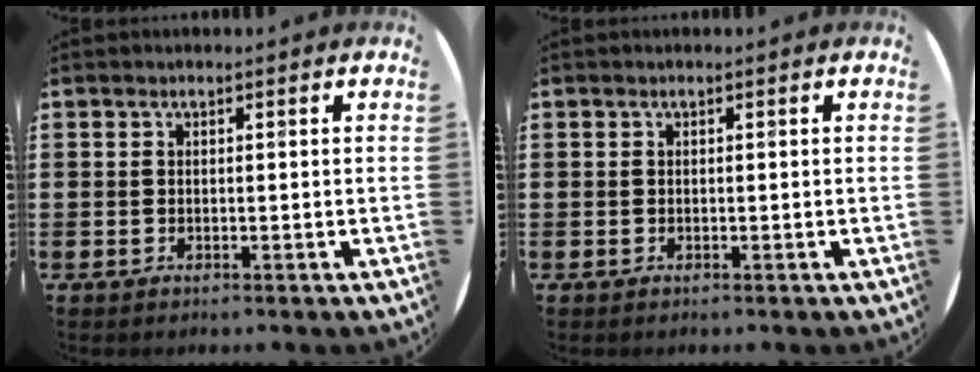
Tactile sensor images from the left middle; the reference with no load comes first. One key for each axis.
{"total": 0.0}